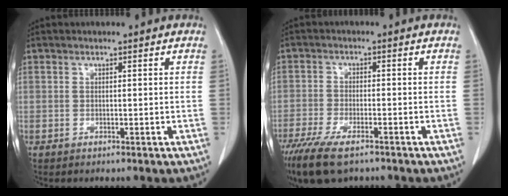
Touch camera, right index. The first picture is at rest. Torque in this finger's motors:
{"motor_torque": [0.99, -0.82, 0.46, 0.14]}